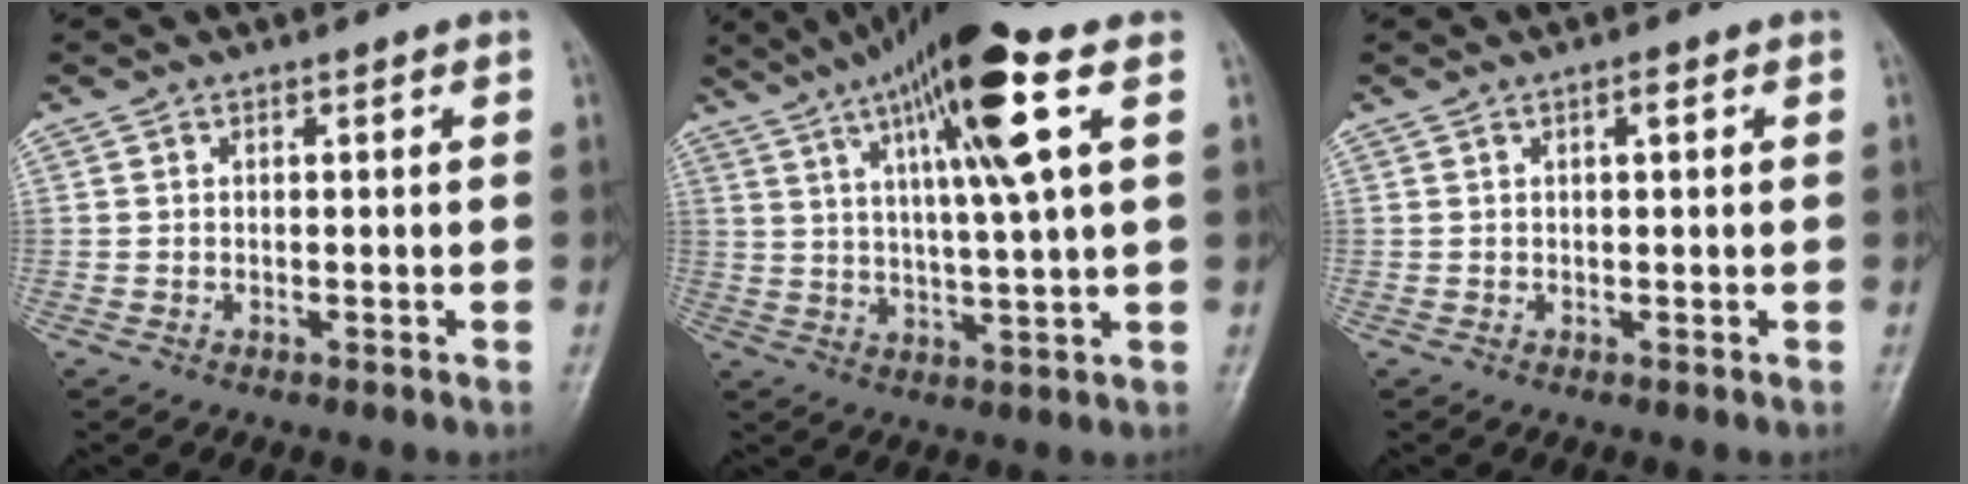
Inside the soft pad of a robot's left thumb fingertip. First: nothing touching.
{"total": 17.7, "force": [7.7, 2.2, 15.8], "torque": [-0.264, -0.005, 0.125]}
{"total": 1.3, "force": [0.5, 0.4, 1.2], "torque": [-0.018, 0.003, 0.006]}